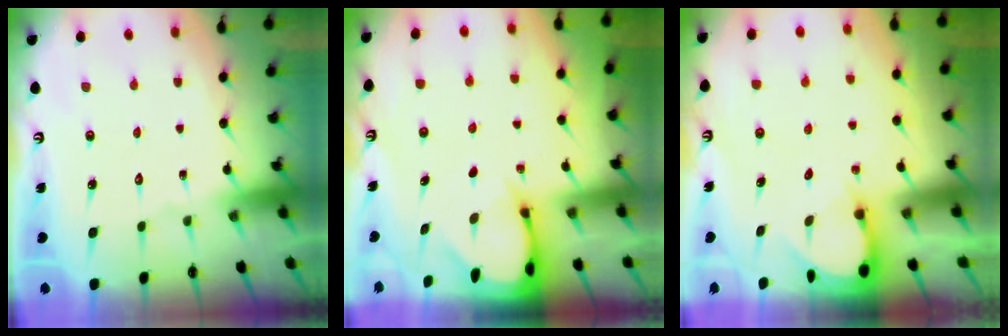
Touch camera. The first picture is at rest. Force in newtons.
{"total": 3.1, "press": 3.0, "slide": 0.4}
{"total": 2.8, "press": 2.8, "slide": 0.2}